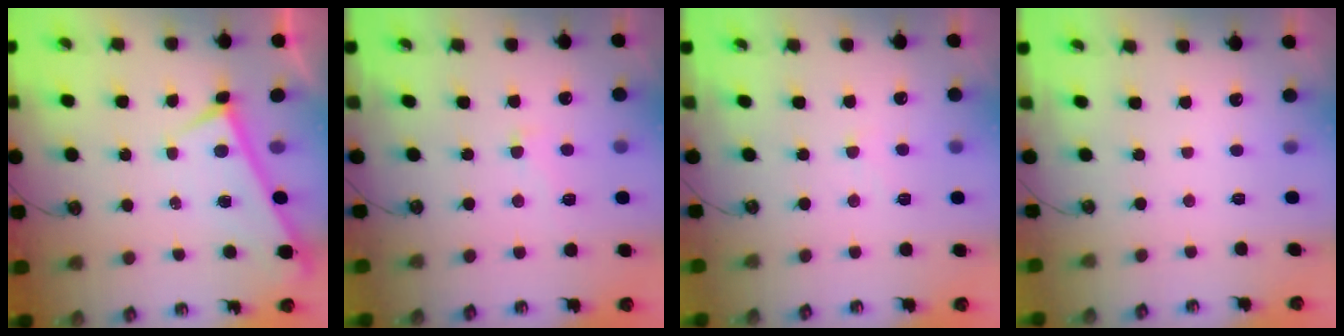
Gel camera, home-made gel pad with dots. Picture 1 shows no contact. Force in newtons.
{"total": 1.8, "press": 1.4, "slide": 1.1}
{"total": 3.5, "press": 3.5, "slide": 0.5}
{"total": 0.0}